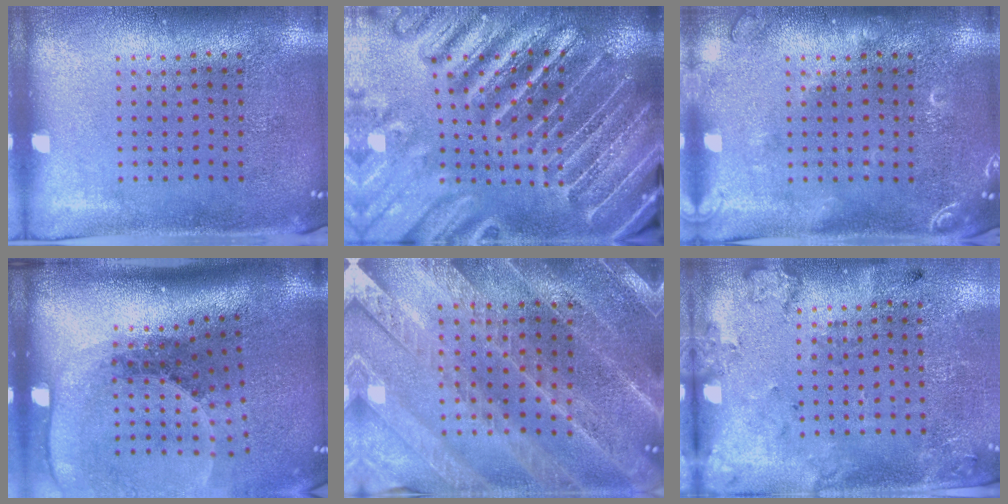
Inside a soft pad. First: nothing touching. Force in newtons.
{"total": 4.5, "press": 4.2, "slide": 1.6}
{"total": 2.0, "press": 2.0, "slide": 0.3}
{"total": 2.7, "press": 1.9, "slide": 2.0}
{"total": 2.8, "press": 2.8, "slide": 0.5}
{"total": 2.2, "press": 1.4, "slide": 1.7}